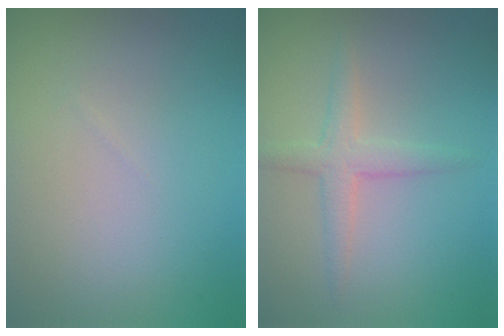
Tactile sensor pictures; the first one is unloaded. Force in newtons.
{"total": 2.4, "press": 2.4, "slide": 0.2}